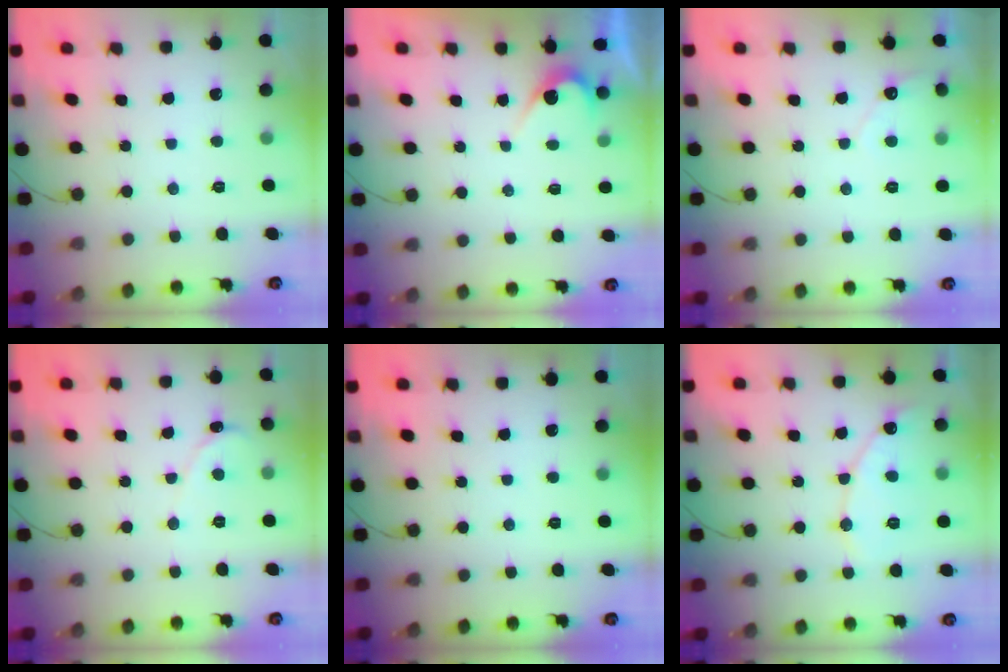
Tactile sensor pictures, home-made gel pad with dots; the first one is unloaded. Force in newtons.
{"total": 3.1, "press": 3.1, "slide": 0.2}
{"total": 4.0, "press": 4.0, "slide": 0.3}
{"total": 0.0}
{"total": 0.0}
{"total": 8.8, "press": 8.7, "slide": 0.9}